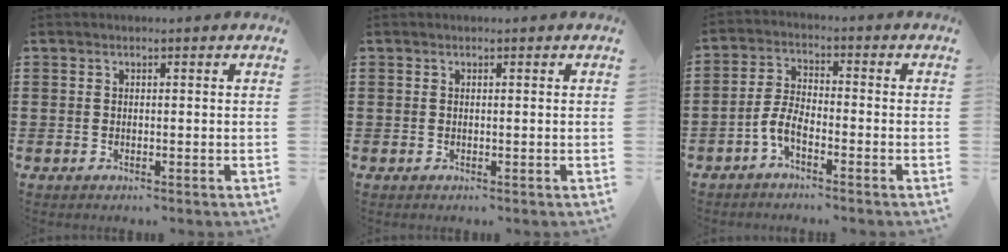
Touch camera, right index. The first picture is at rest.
{"total": 0.0}
{"total": 4.6, "force": [-2.6, 1.6, 3.5], "torque": [-0.089, -0.001, -0.057]}